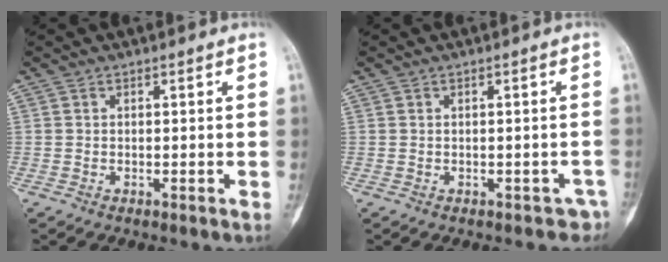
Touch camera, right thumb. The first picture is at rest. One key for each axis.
{"total": 2.2, "fx": -1.2, "fy": 1.6, "fz": 0.7, "tx": 0.005, "ty": 0.014, "tz": -0.013}